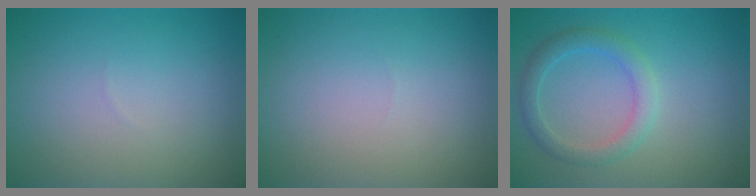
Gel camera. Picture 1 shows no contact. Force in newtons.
{"total": 0.0}
{"total": 2.7, "press": 2.7, "slide": 0.2}